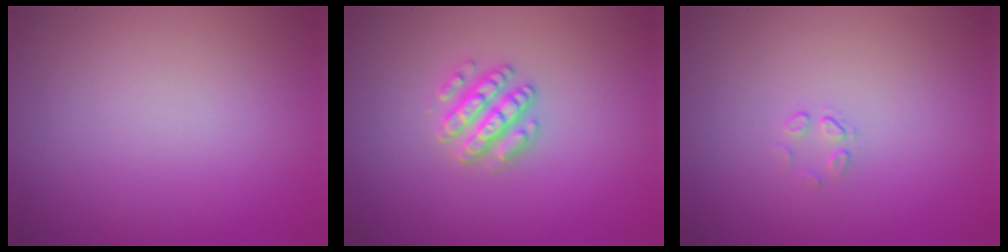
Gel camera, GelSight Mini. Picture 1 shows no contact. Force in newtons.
{"total": 2.8, "press": 2.7, "slide": 0.6}
{"total": 0.7, "press": 0.4, "slide": 0.6}